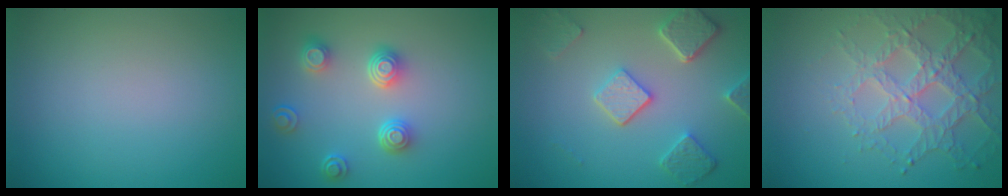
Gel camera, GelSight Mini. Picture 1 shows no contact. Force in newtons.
{"total": 4.0, "press": 3.2, "slide": 2.5}
{"total": 5.0, "press": 3.9, "slide": 3.1}
{"total": 4.7, "press": 4.1, "slide": 2.4}